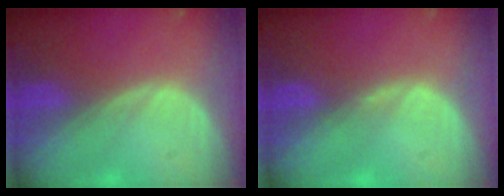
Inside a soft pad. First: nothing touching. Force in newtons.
{"total": 0.7, "press": 0.7, "slide": 0.2}